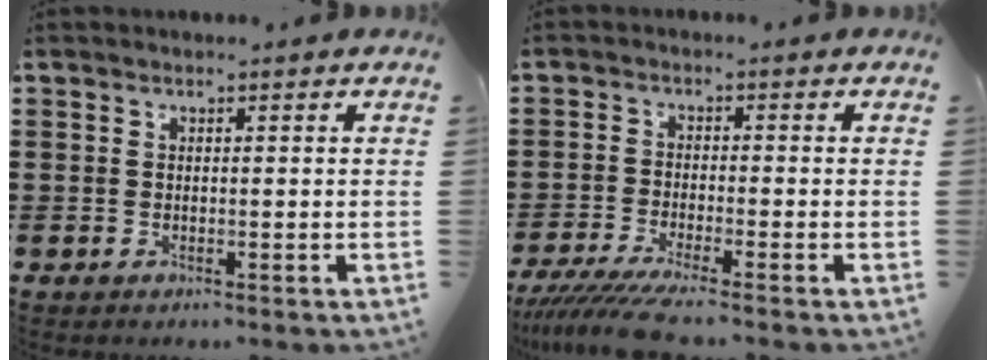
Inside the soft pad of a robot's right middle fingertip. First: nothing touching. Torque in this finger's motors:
{"motor_torque": [0.27, -0.23, 0.14, 0.10]}